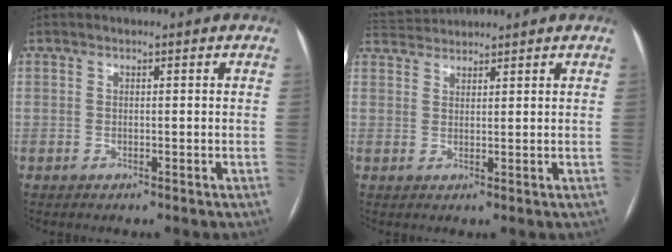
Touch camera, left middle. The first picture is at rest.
{"total": 4.0, "force": [4.0, 0.2, 0.0], "torque": [-0.008, 0.027, 0.076]}